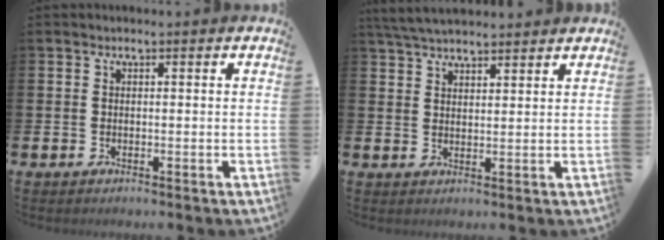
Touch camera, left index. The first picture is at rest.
{"total": 4.6, "force": [4.3, 0.9, 1.2], "torque": [-0.029, -0.013, 0.080]}